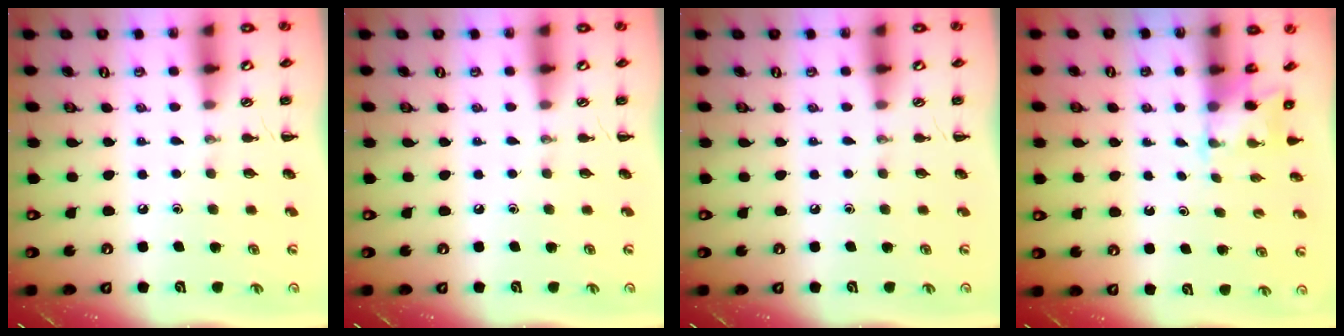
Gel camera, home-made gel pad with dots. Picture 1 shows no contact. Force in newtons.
{"total": 0.0}
{"total": 0.0}
{"total": 2.1, "press": 2.0, "slide": 0.6}